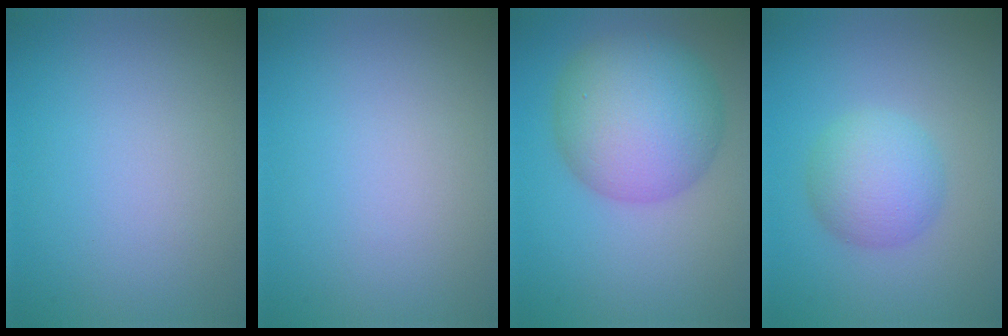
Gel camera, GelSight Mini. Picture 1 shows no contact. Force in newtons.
{"total": 0.0}
{"total": 9.5, "press": 9.5, "slide": 0.3}
{"total": 4.2, "press": 4.2, "slide": 0.1}